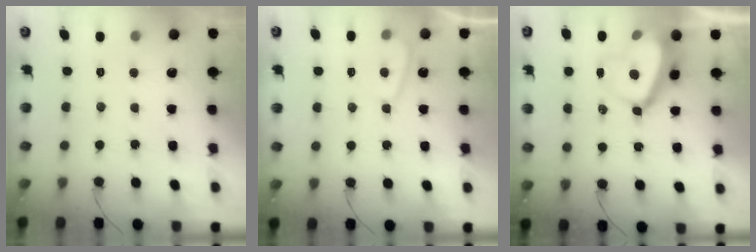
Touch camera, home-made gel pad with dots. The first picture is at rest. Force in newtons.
{"total": 3.3, "press": 3.2, "slide": 0.7}
{"total": 8.4, "press": 8.3, "slide": 0.7}